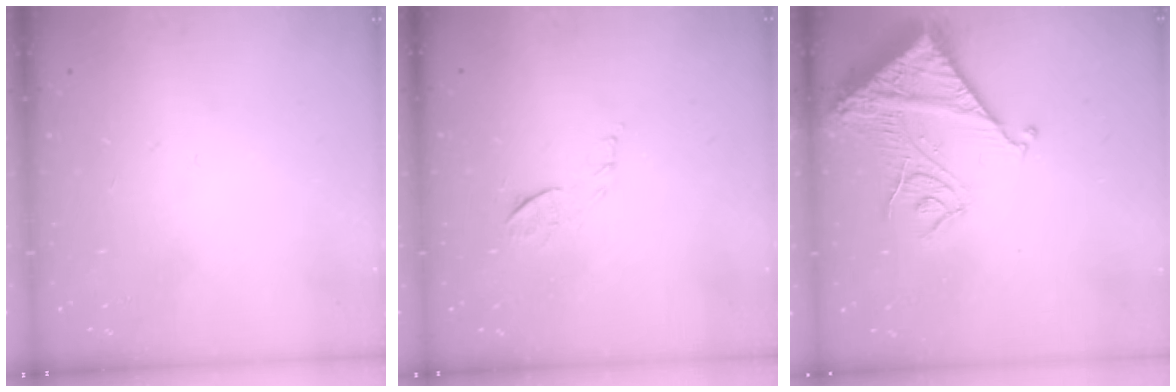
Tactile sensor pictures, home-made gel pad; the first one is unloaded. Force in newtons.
{"total": 7.8, "press": 7.7, "slide": 0.7}
{"total": 15.6, "press": 15.4, "slide": 1.8}